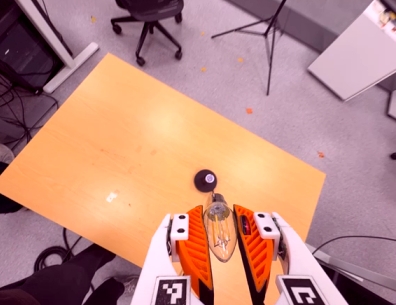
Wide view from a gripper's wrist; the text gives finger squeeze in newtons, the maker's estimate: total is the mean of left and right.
{"total": 14.8, "left": 16.2, "right": 13.4}